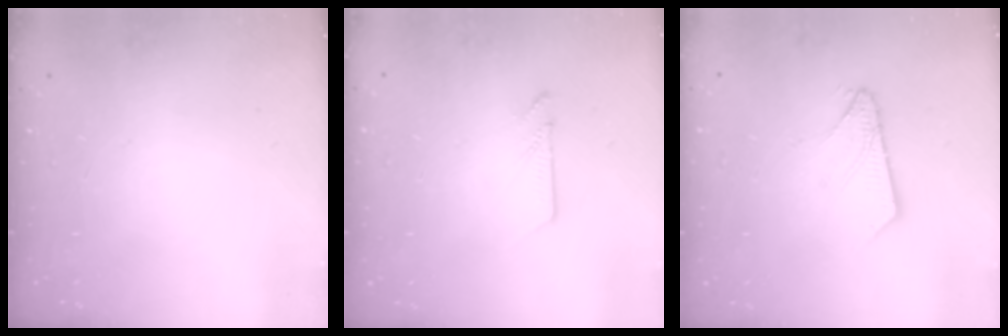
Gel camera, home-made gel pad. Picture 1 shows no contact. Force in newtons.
{"total": 2.5, "press": 2.5, "slide": 0.4}
{"total": 7.5, "press": 7.5, "slide": 0.6}